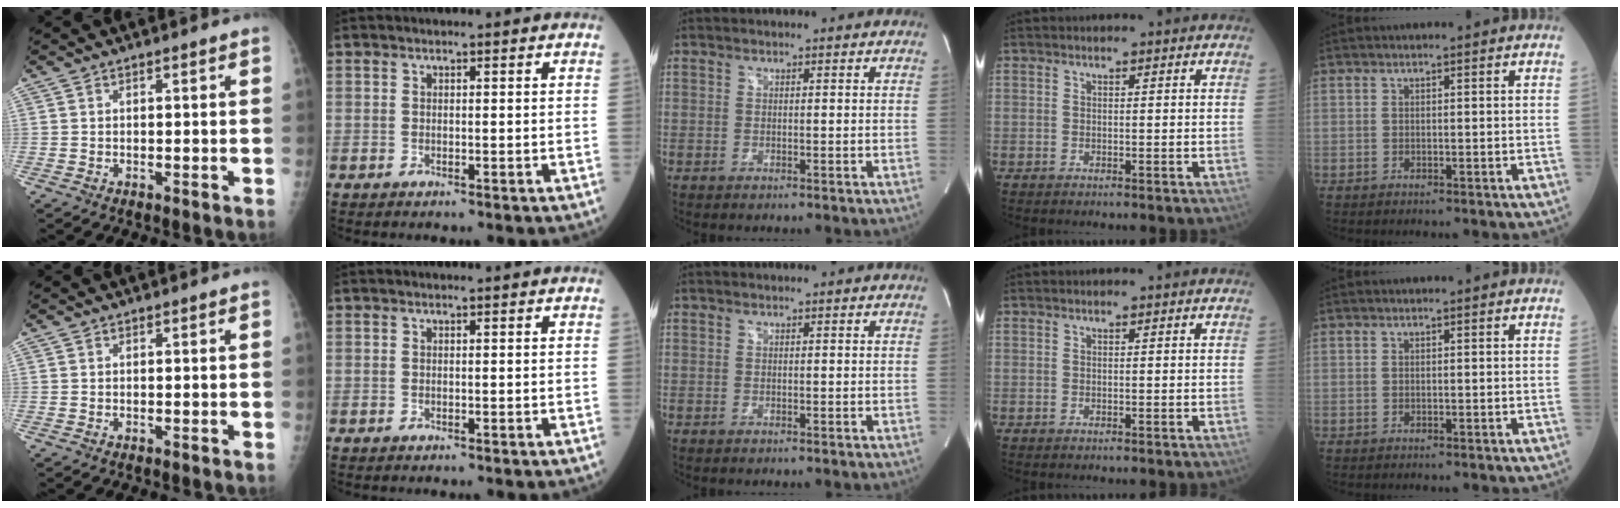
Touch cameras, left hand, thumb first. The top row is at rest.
{}